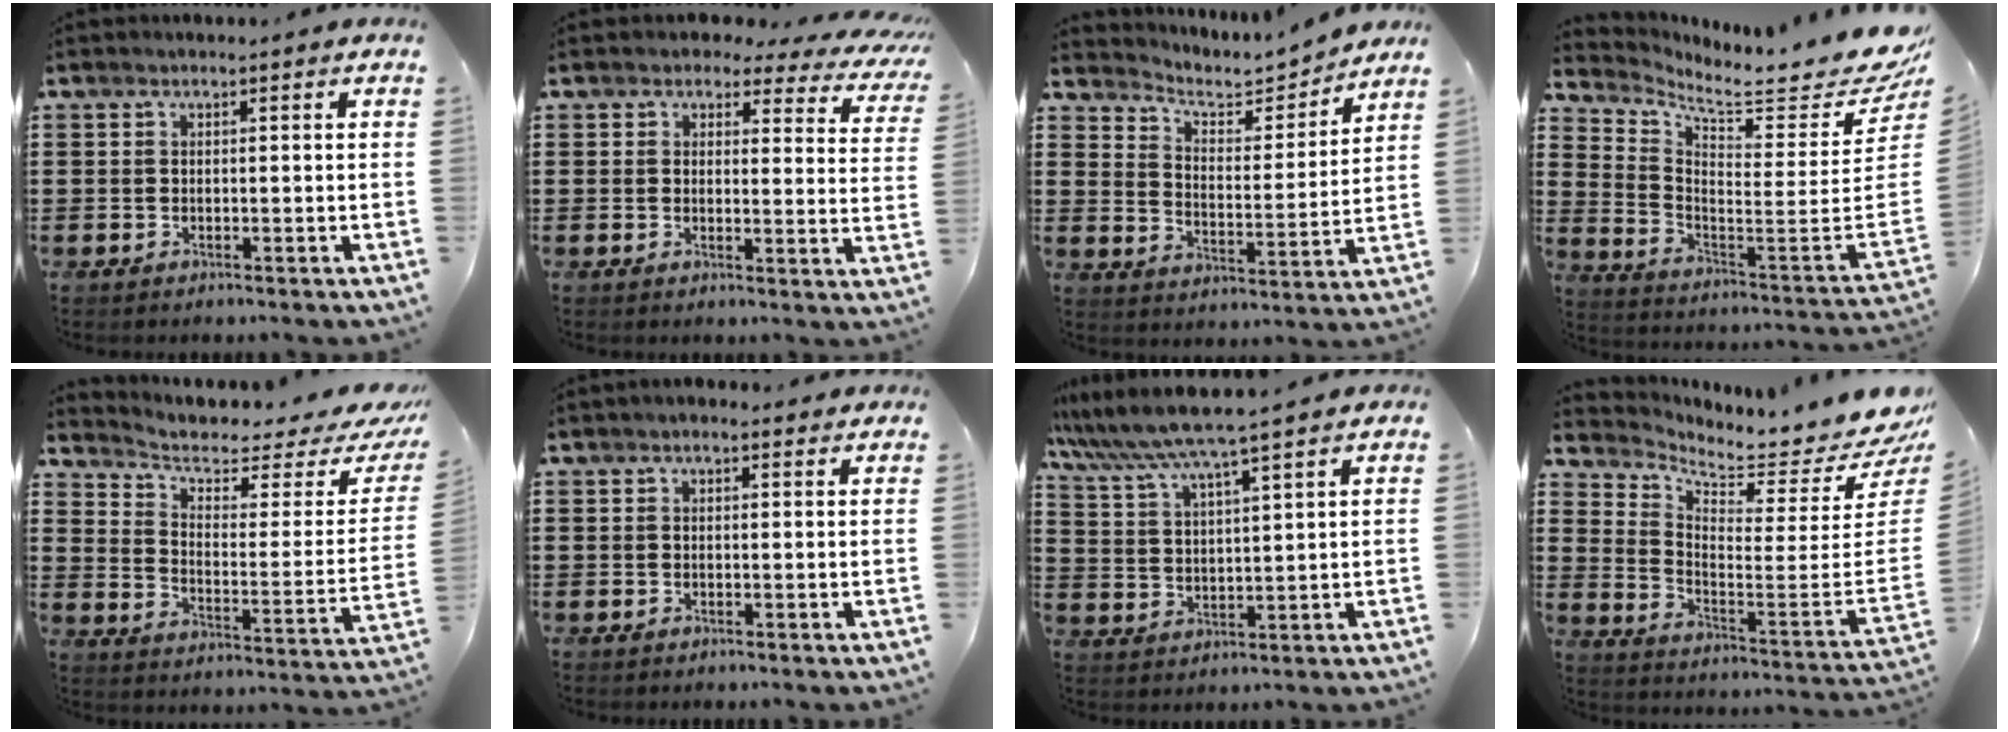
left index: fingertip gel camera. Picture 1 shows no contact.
{"total": 3.0, "force": [2.5, 1.2, 1.2], "torque": [-0.031, -0.009, 0.040]}
{"total": 4.1, "force": [3.7, 1.5, 1.0], "torque": [-0.043, -0.024, 0.056]}
{"total": 7.7, "force": [6.7, 0.4, 3.9], "torque": [-0.088, -0.082, 0.102]}
{"total": 4.3, "force": [3.0, 1.7, 2.6], "torque": [-0.063, -0.026, 0.043]}
{"total": 1.0, "force": [0.4, 0.6, 0.7], "torque": [-0.014, 0.006, 0.005]}
{"total": 6.2, "force": [5.4, -0.8, 3.0], "torque": [-0.078, -0.032, 0.089]}
{"total": 5.8, "force": [5.4, 0.4, 1.9], "torque": [-0.056, -0.072, 0.086]}